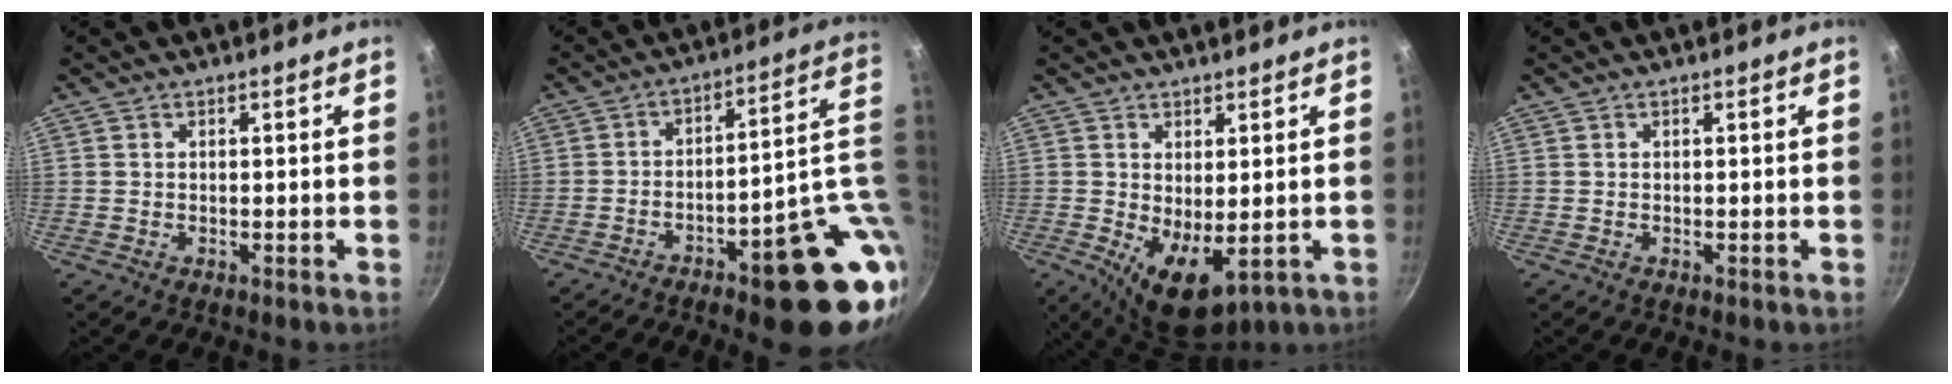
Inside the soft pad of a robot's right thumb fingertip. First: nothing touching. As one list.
[{"total": 21.0, "force": [-2.3, 7.2, 19.6], "torque": [-0.212, 0.008, -0.014]}, {"total": 8.2, "force": [-0.5, 4.1, 7.1], "torque": [-0.091, -0.019, 0.008]}, {"total": 0.0}]